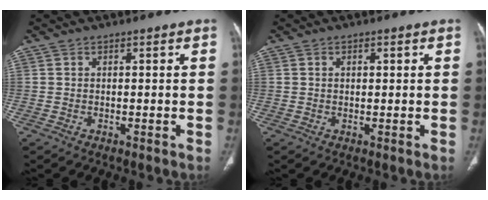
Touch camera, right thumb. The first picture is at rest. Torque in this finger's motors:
{"motor_torque": [-0.12, 0.09, -0.09, 0.12, -0.06]}